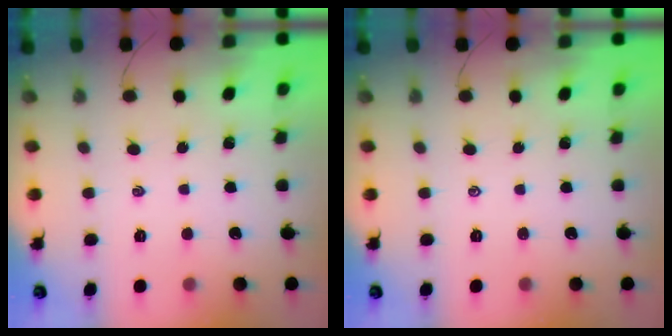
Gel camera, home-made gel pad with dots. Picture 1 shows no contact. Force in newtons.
{"total": 0.0}